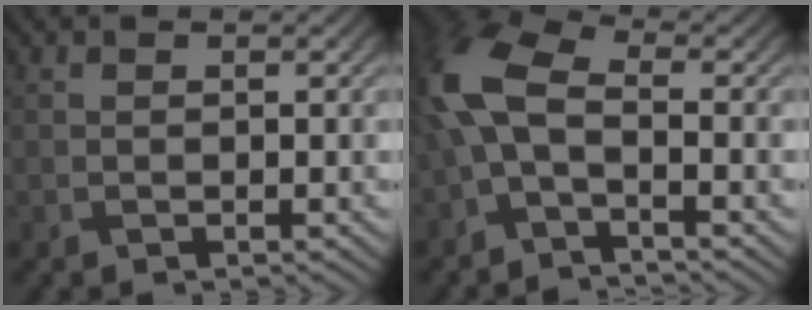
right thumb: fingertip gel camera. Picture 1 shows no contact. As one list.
[{"total": 8.3, "force": [-1.9, 3.9, 7.0], "torque": [-0.173, 0.011, -0.059]}]